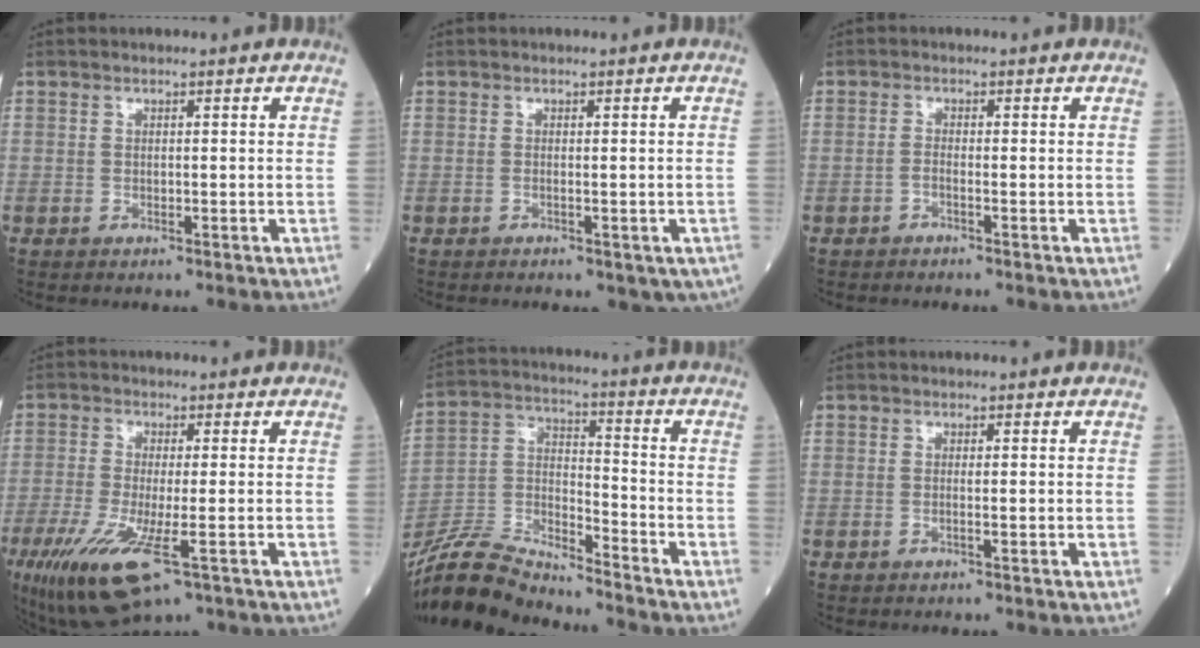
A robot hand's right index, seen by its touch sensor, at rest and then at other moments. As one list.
[{"total": 4.1, "force": [-2.2, 1.9, 2.9], "torque": [-0.023, -0.006, -0.027]}, {"total": 0.8, "force": [-0.6, 0.1, 0.6], "torque": [-0.014, 0.000, -0.012]}, {"total": 11.7, "force": [-5.5, 2.6, 10.0], "torque": [-0.195, -0.036, -0.091]}, {"total": 13.7, "force": [-13.1, 1.4, 3.9], "torque": [-0.082, 0.012, -0.252]}, {"total": 0.7, "force": [-0.1, 0.0, 0.7], "torque": [-0.016, -0.002, -0.001]}]